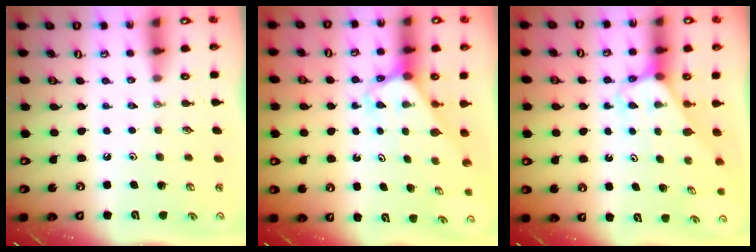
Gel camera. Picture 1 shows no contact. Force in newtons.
{"total": 2.8, "press": 2.8, "slide": 0.2}
{"total": 3.2, "press": 3.2, "slide": 0.2}